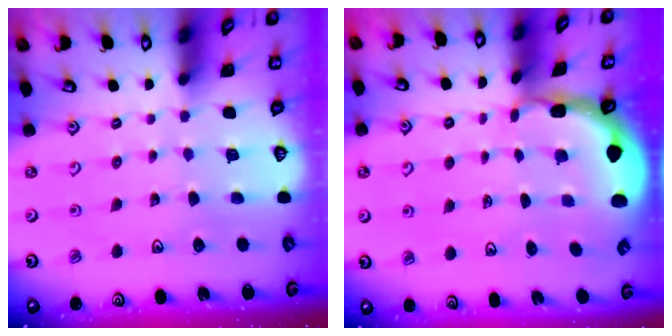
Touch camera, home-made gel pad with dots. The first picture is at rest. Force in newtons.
{"total": 1.0, "press": 1.0, "slide": 0.2}